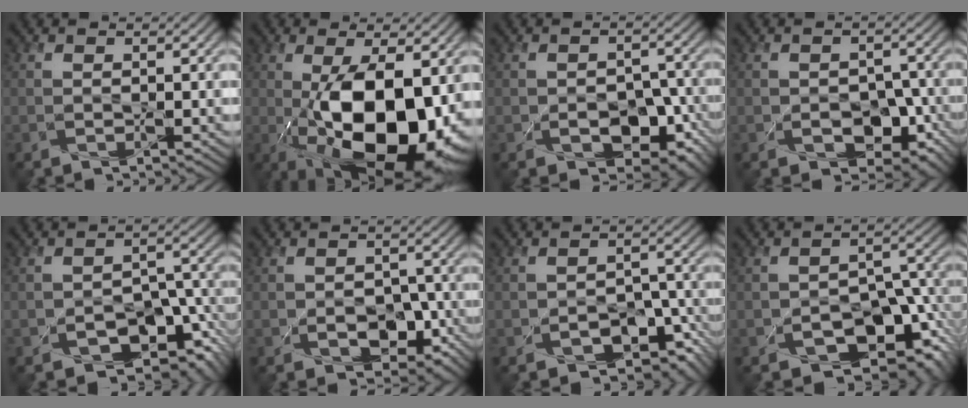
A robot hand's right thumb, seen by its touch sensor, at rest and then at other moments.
{"total": 17.8, "force": [-3.4, 8.5, 15.3], "torque": [-0.258, -0.022, -0.046]}
{"total": 8.2, "force": [-3.7, 5.6, 4.6], "torque": [-0.067, -0.012, -0.042]}
{"total": 7.2, "force": [-3.0, 5.2, 4.1], "torque": [-0.062, -0.017, -0.035]}
{"total": 8.3, "force": [-4.4, 5.0, 4.9], "torque": [-0.068, -0.020, -0.065]}
{"total": 5.7, "force": [-2.5, 4.0, 3.2], "torque": [-0.049, -0.016, -0.034]}
{"total": 7.8, "force": [-4.7, 4.8, 4.0], "torque": [-0.051, 0.000, -0.063]}
{"total": 10.1, "force": [-5.2, 6.2, 6.0], "torque": [-0.088, -0.028, -0.075]}